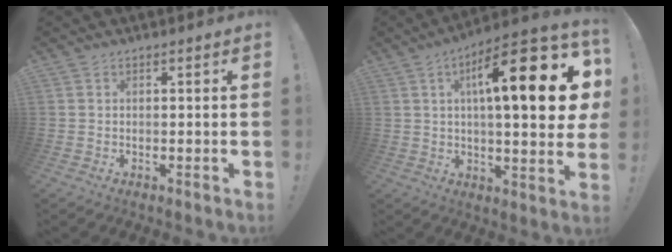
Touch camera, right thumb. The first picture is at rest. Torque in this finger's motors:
{"motor_torque": [1.11, 3.22, 1.48, 1.29, 0.26]}